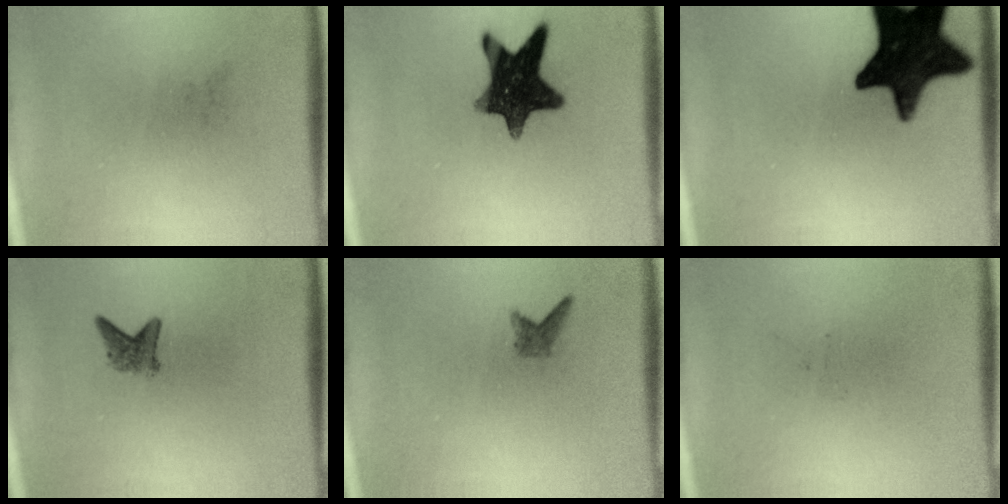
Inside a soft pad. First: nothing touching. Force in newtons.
{"total": 12.3}
{"total": 18.1}
{"total": 2.1}
{"total": 1.2}
{"total": 0.0}